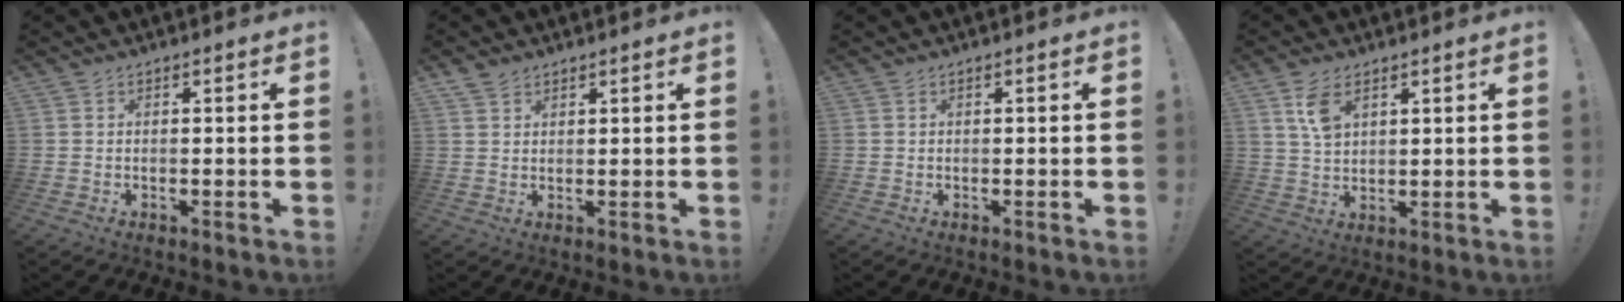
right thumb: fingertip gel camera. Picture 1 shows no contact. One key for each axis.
{"total": 2.9, "fx": 2.3, "fy": 1.6, "fz": 0.7, "tx": -0.004, "ty": -0.014, "tz": 0.043}
{"total": 0.0}
{"total": 6.8, "fx": 3.3, "fy": 3.8, "fz": 4.6, "tx": -0.072, "ty": -0.012, "tz": 0.061}